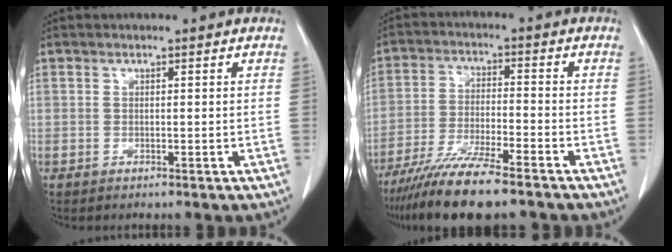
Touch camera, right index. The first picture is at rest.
{"total": 11.7, "force": [-9.3, 0.7, 7.1], "torque": [-0.123, -0.032, -0.159]}